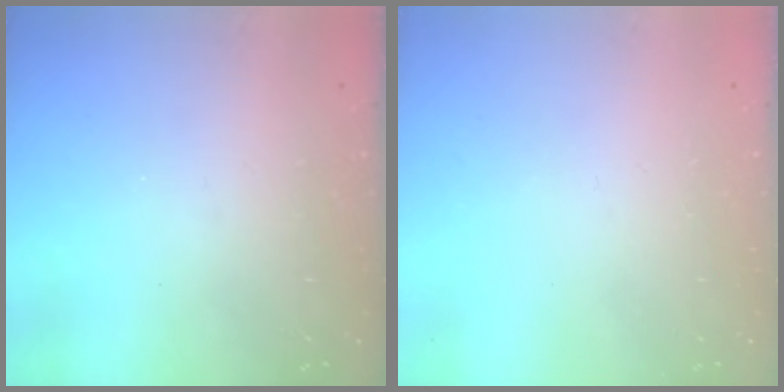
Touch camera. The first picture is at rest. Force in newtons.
{"total": 0.0}